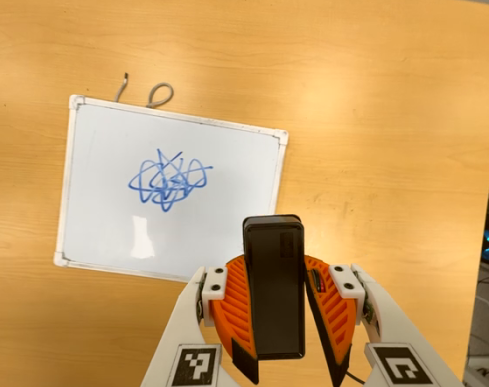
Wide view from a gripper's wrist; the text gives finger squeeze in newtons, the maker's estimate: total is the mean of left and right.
{"total": 6.7, "left": 6.8, "right": 6.7}